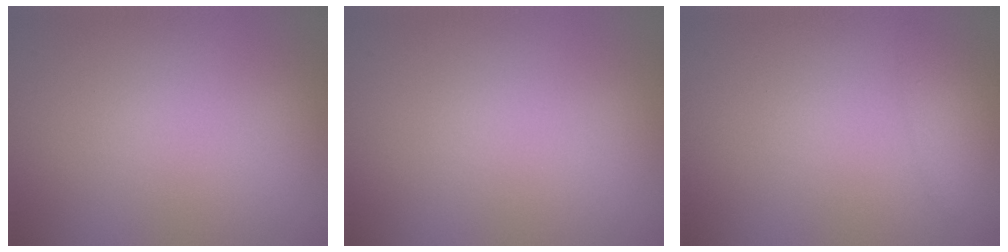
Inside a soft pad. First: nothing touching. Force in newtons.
{"total": 0.0}
{"total": 1.3, "press": 1.3, "slide": 0.0}